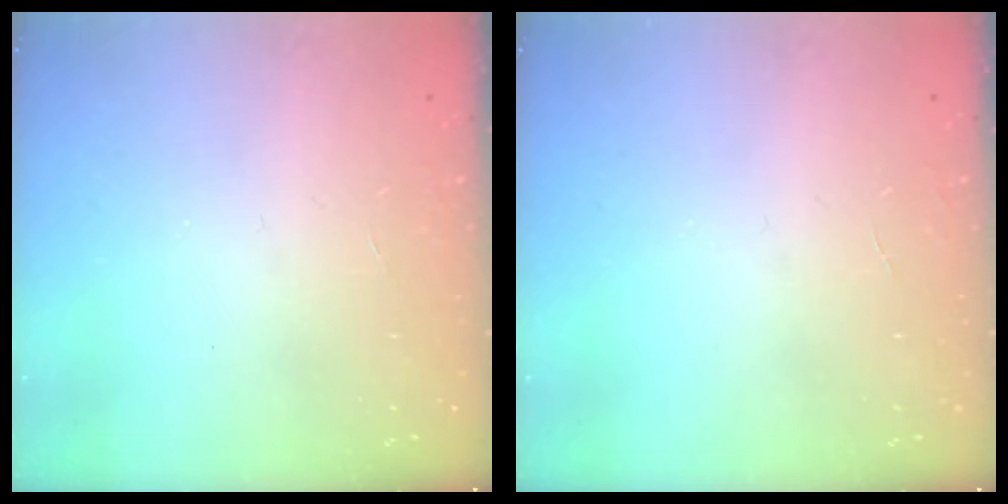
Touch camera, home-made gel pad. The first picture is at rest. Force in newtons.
{"total": 0.0}